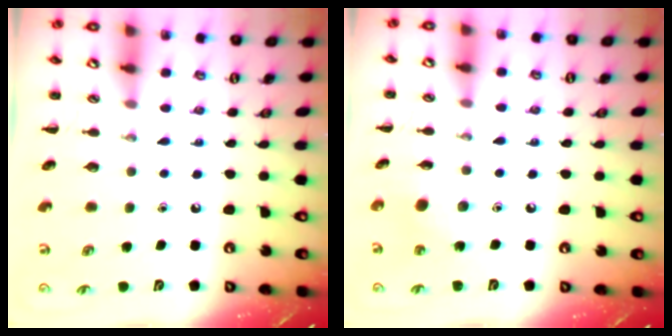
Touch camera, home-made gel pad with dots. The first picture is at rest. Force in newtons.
{"total": 3.2, "press": 3.1, "slide": 0.9}